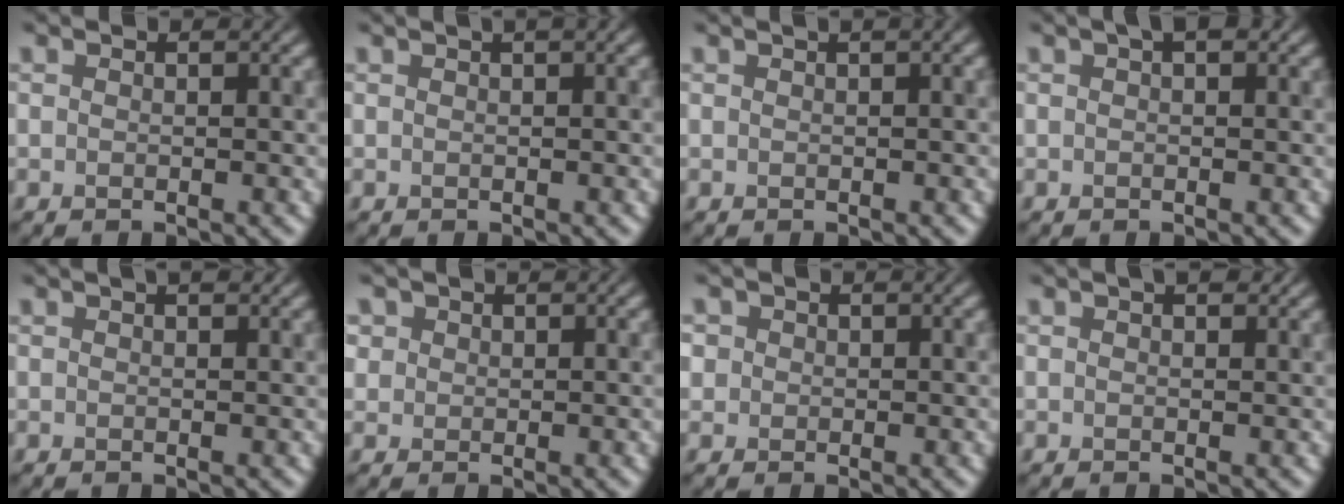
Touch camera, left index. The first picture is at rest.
{"total": 2.9, "force": [1.5, 1.1, 2.2], "torque": [-0.015, 0.008, 0.007]}
{"total": 2.9, "force": [1.4, 1.3, 2.3], "torque": [-0.013, 0.015, 0.007]}
{"total": 1.6, "force": [0.9, 0.5, 1.2], "torque": [-0.013, 0.005, 0.014]}
{"total": 2.1, "force": [1.5, 0.7, 1.3], "torque": [-0.007, 0.001, 0.007]}
{"total": 1.6, "force": [0.7, 1.3, 0.3], "torque": [-0.007, -0.004, 0.019]}
{"total": 1.2, "force": [0.4, 1.1, 0.2], "torque": [0.002, 0.000, 0.002]}
{"total": 1.6, "force": [1.2, 0.5, 0.9], "torque": [-0.011, -0.001, 0.014]}